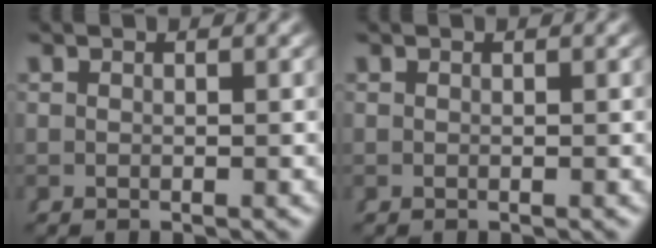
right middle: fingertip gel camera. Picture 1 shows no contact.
{"total": 0.0}